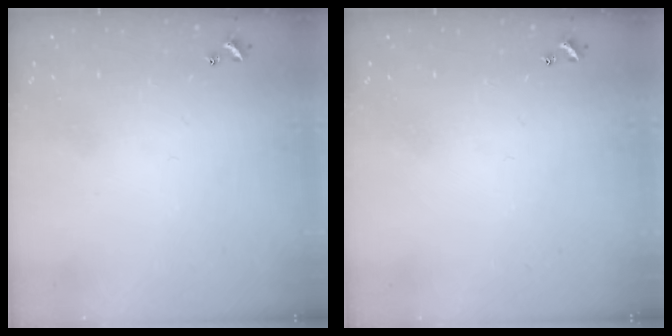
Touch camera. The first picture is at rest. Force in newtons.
{"total": 0.0}